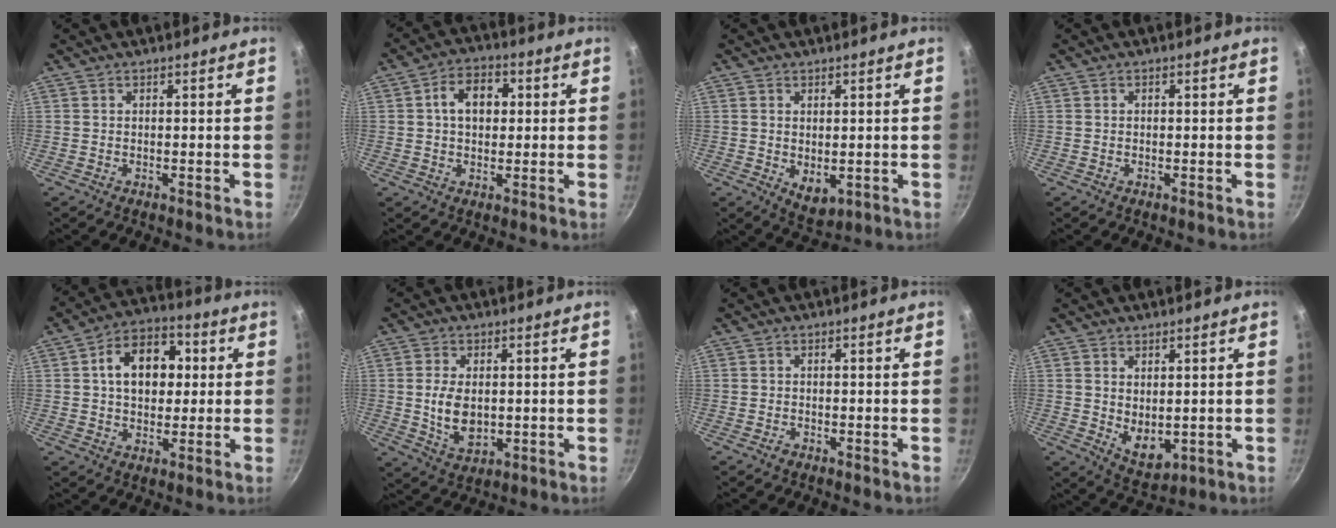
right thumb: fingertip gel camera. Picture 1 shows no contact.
{"total": 7.5, "force": [1.2, 5.4, 5.1], "torque": [-0.056, 0.012, 0.010]}
{"total": 4.8, "force": [0.0, 3.0, 3.8], "torque": [-0.055, -0.016, 0.007]}
{"total": 0.0}
{"total": 12.7, "force": [2.2, 9.0, 8.7], "torque": [-0.095, 0.017, 0.022]}
{"total": 7.9, "force": [0.3, 5.0, 6.2], "torque": [-0.110, -0.009, 0.013]}
{"total": 1.1, "force": [-0.7, 0.7, 0.4], "torque": [-0.009, 0.005, -0.015]}
{"total": 6.5, "force": [0.7, 4.1, 4.9], "torque": [-0.067, -0.022, 0.027]}